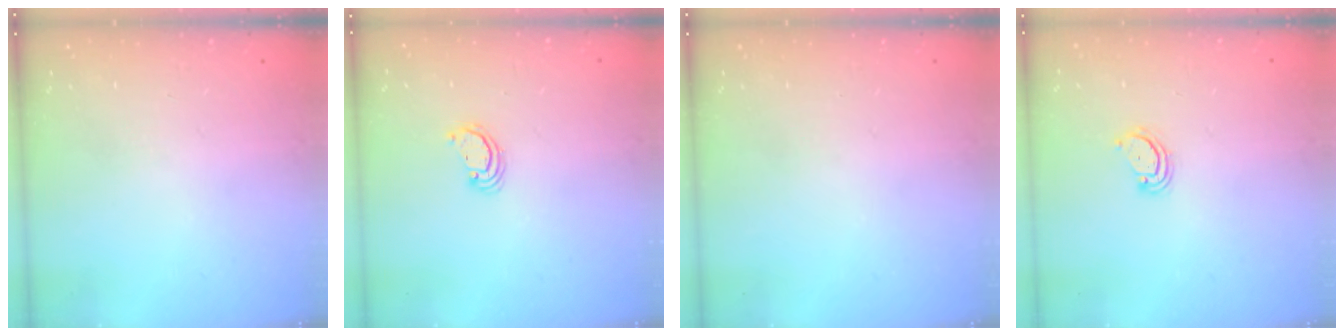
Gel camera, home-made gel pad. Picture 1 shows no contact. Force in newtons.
{"total": 2.6, "press": 2.6, "slide": 0.2}
{"total": 0.0}
{"total": 3.5, "press": 3.5, "slide": 0.3}